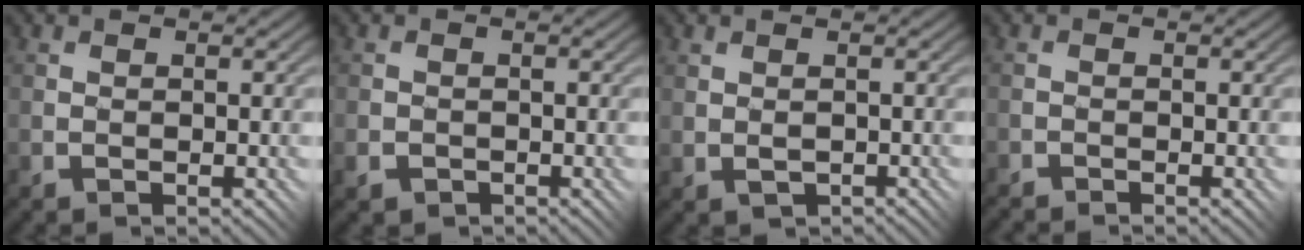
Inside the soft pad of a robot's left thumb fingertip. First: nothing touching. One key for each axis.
{"total": 1.4, "fx": -0.8, "fy": 1.1, "fz": 0.1, "tx": -0.004, "ty": -0.003, "tz": -0.017}
{"total": 1.3, "fx": 0.0, "fy": 0.8, "fz": 1.0, "tx": -0.023, "ty": -0.005, "tz": 0.003}
{"total": 1.3, "fx": -1.3, "fy": 0.0, "fz": -0.4, "tx": 0.006, "ty": 0.007, "tz": -0.026}